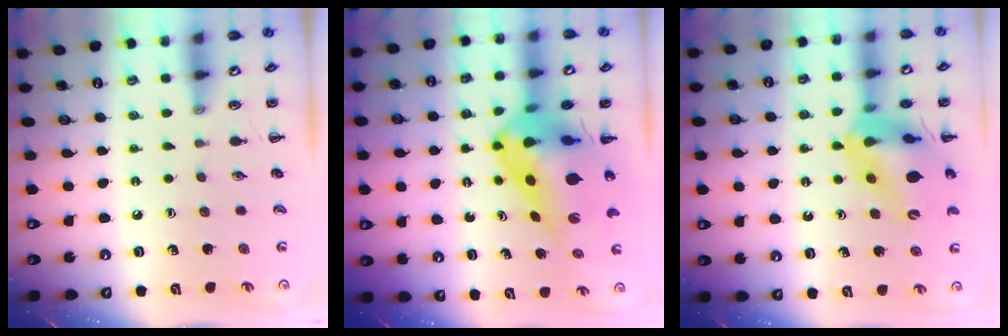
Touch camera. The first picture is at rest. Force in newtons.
{"total": 15.2, "press": 14.5, "slide": 4.4}
{"total": 17.9, "press": 17.7, "slide": 3.1}